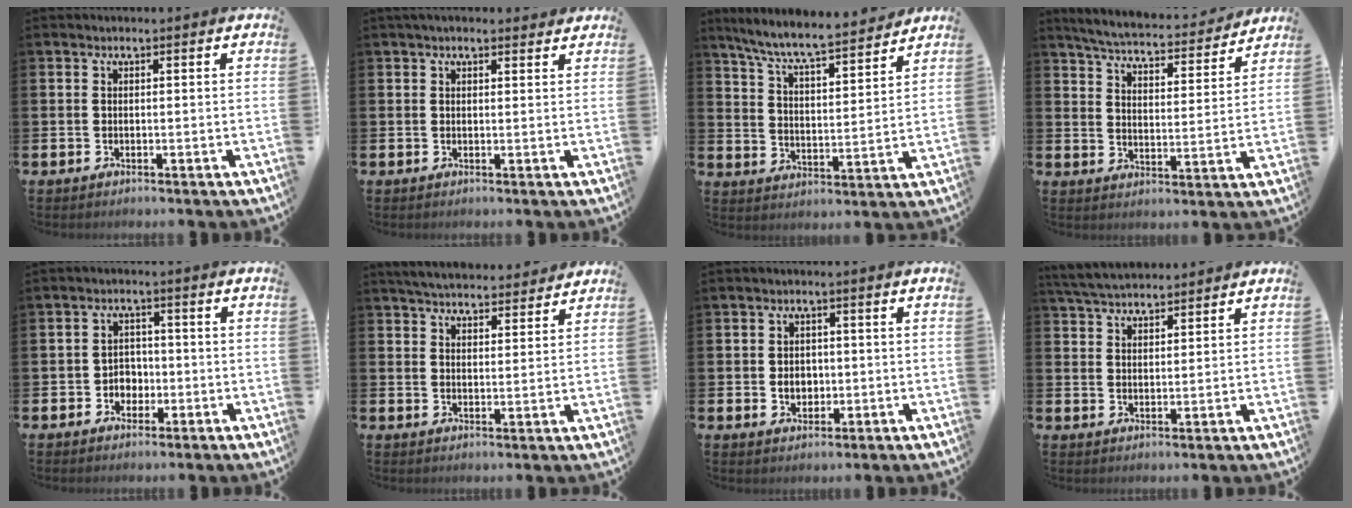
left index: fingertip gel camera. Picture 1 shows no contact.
{"total": 1.9, "force": [1.7, 0.6, 0.6], "torque": [-0.015, 0.003, 0.031]}
{"total": 7.8, "force": [7.4, 0.4, 2.6], "torque": [-0.086, -0.051, 0.128]}
{"total": 5.6, "force": [5.4, 0.6, 1.3], "torque": [-0.052, -0.040, 0.091]}
{"total": 3.0, "force": [-1.0, 2.6, 1.1], "torque": [-0.013, 0.002, -0.029]}
{"total": 4.9, "force": [4.8, 0.7, 0.4], "torque": [-0.020, -0.027, 0.085]}
{"total": 2.7, "force": [-0.2, 2.3, 1.4], "torque": [-0.011, -0.002, -0.011]}
{"total": 4.6, "force": [4.6, 0.7, 0.6], "torque": [-0.030, -0.018, 0.084]}